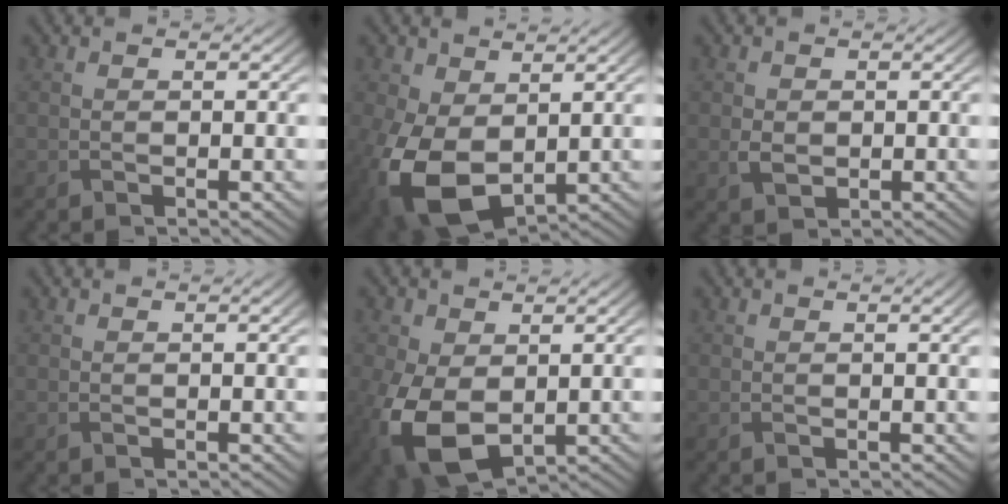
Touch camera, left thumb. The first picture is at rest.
{"total": 11.7, "force": [-1.1, 7.8, 8.6], "torque": [-0.235, -0.033, -0.012]}
{"total": 2.1, "force": [-0.1, 1.7, 1.2], "torque": [-0.030, -0.003, -0.002]}
{"total": 0.8, "force": [0.5, 0.1, 0.6], "torque": [-0.012, 0.004, 0.010]}
{"total": 10.7, "force": [-1.6, 7.1, 7.9], "torque": [-0.216, -0.028, -0.023]}
{"total": 1.5, "force": [0.8, 0.2, 1.2], "torque": [-0.019, 0.004, 0.012]}